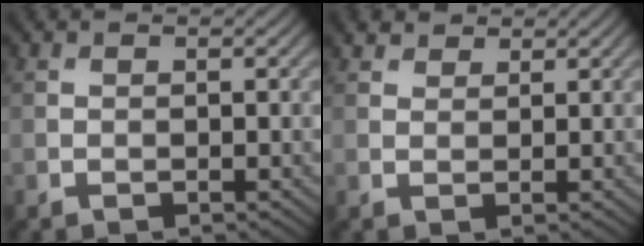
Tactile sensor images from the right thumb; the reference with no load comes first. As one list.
[{"total": 1.9, "force": [1.7, 0.8, 0.5], "torque": [-0.011, 0.003, 0.037]}]